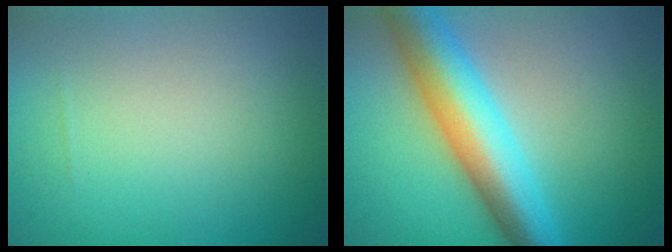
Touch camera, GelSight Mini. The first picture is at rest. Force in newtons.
{"total": 9.4, "press": 9.4, "slide": 0.0}